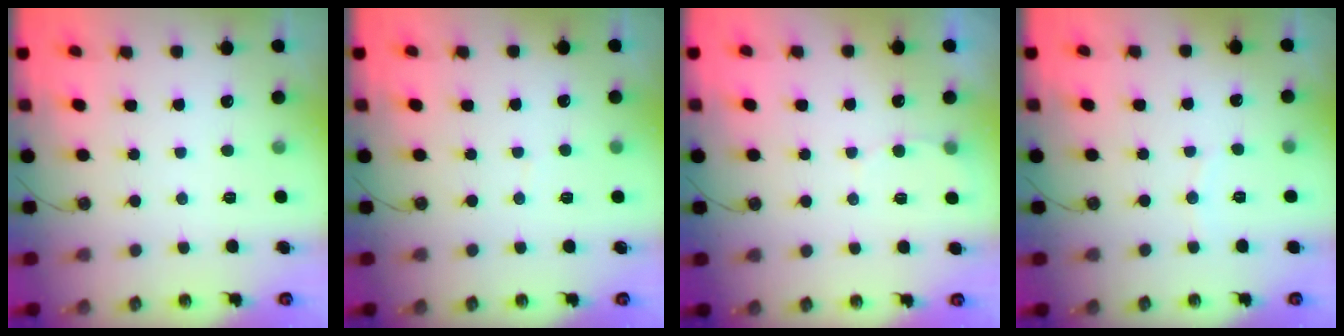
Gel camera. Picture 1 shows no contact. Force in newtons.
{"total": 2.3, "press": 2.3, "slide": 0.3}
{"total": 3.6, "press": 3.6, "slide": 0.4}
{"total": 2.6, "press": 2.6, "slide": 0.3}